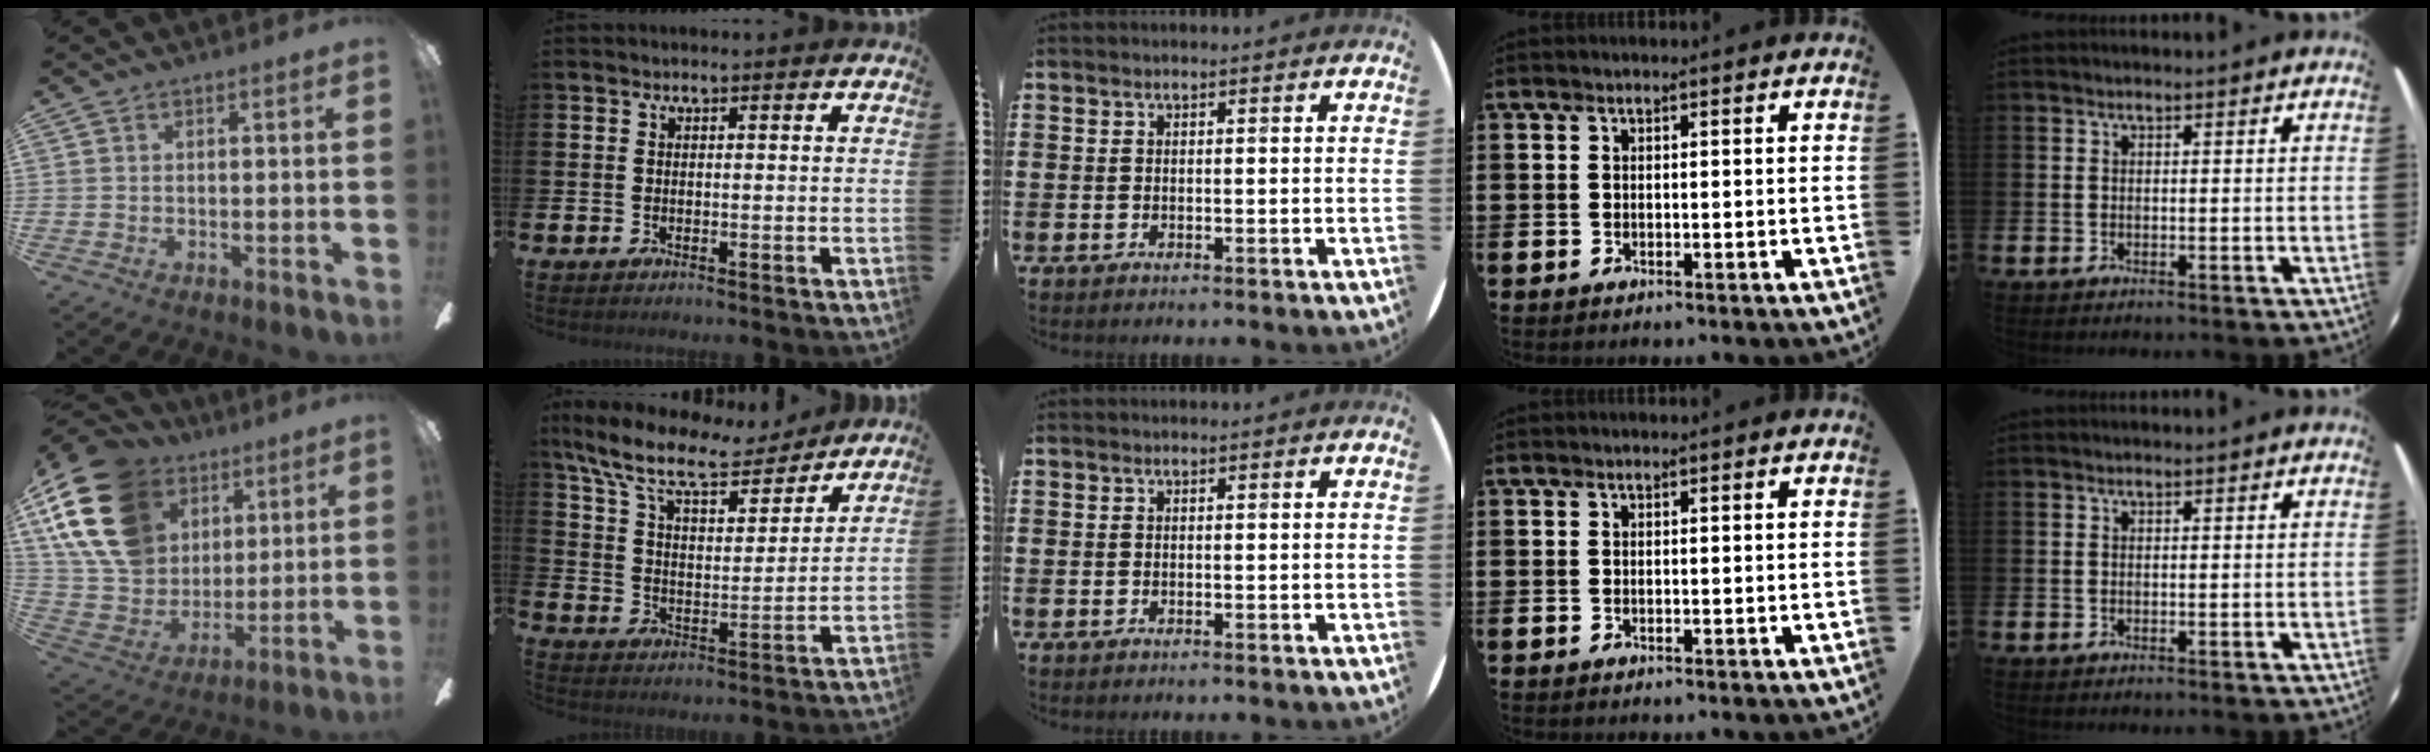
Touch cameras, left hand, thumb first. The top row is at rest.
{"thumb": {"total": 20.8, "force": [9.2, 15.2, 10.9], "torque": [-0.242, -0.022, 0.175]}, "index": {"total": 11.2, "force": [9.8, 3.1, 4.6], "torque": [-0.126, -0.055, 0.170]}}